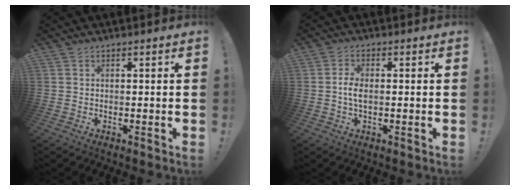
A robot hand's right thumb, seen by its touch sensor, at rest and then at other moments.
{"total": 4.5, "force": [-0.5, 2.1, 3.9], "torque": [-0.082, 0.005, -0.013]}